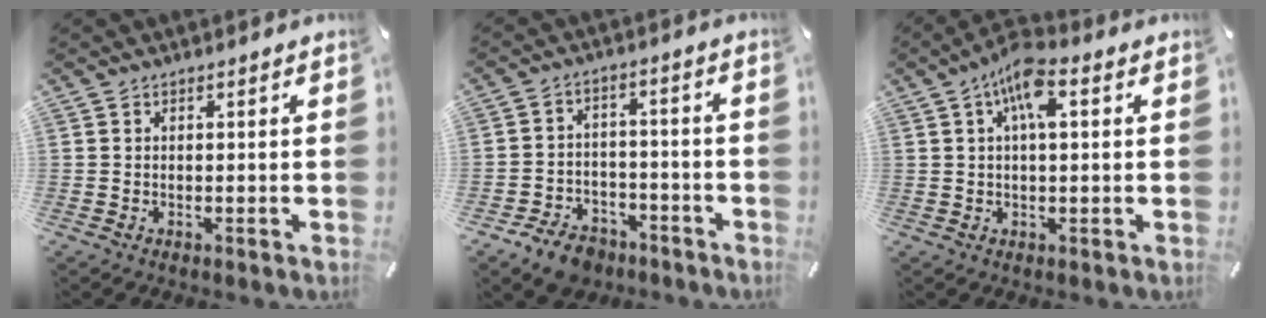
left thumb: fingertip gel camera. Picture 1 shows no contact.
{"total": 7.5, "force": [-5.8, 4.2, 2.1], "torque": [-0.030, 0.040, -0.107]}
{"total": 8.0, "force": [2.4, 3.1, 6.9], "torque": [-0.121, 0.006, 0.038]}